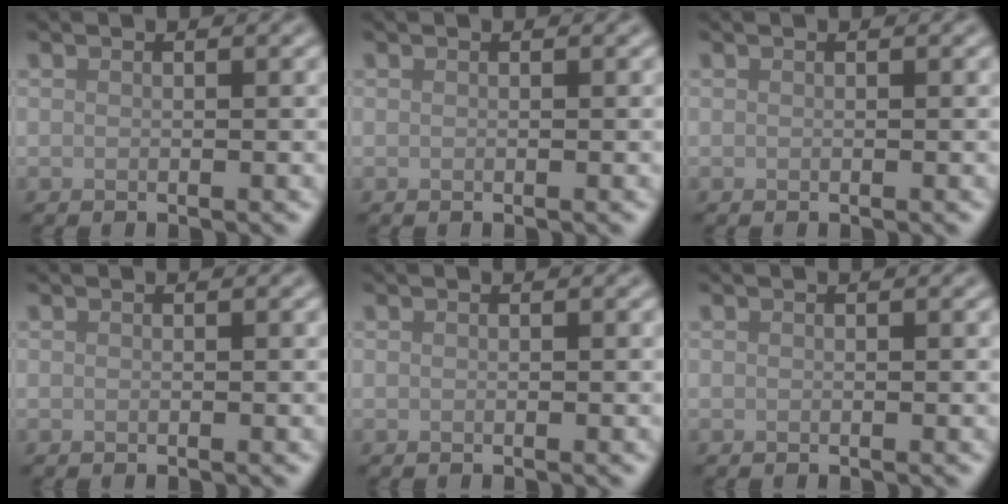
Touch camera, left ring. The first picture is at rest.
{"total": 0.0}
{"total": 0.0}
{"total": 0.0}
{"total": 0.0}
{"total": 0.0}